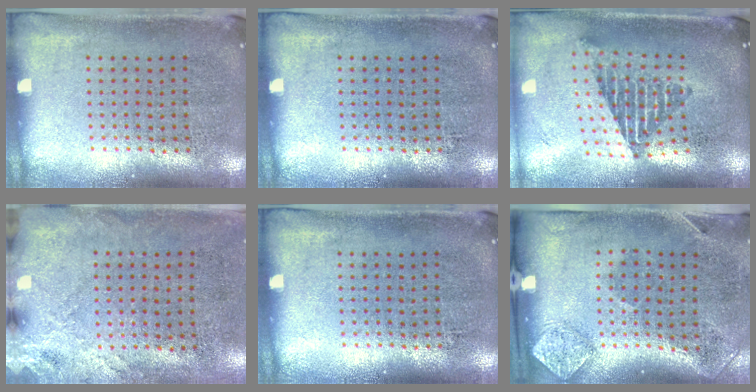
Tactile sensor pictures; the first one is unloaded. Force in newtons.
{"total": 0.0}
{"total": 2.1, "press": 1.6, "slide": 1.4}
{"total": 2.5, "press": 2.1, "slide": 1.4}
{"total": 0.0}
{"total": 1.9, "press": 1.1, "slide": 1.5}